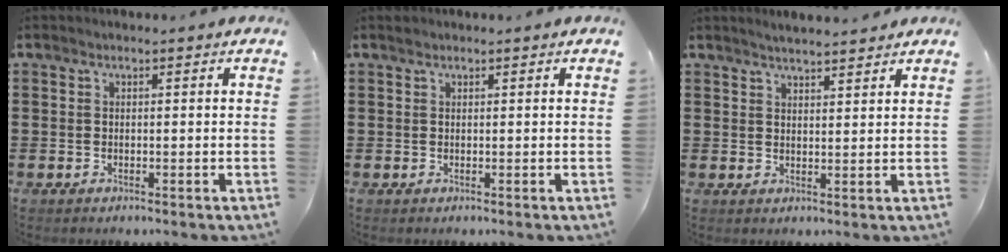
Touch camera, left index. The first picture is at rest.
{"total": 0.5, "force": [0.4, 0.3, 0.1], "torque": [-0.004, 0.002, 0.009]}
{"total": 2.4, "force": [2.3, -0.1, 0.3], "torque": [-0.011, -0.002, 0.044]}